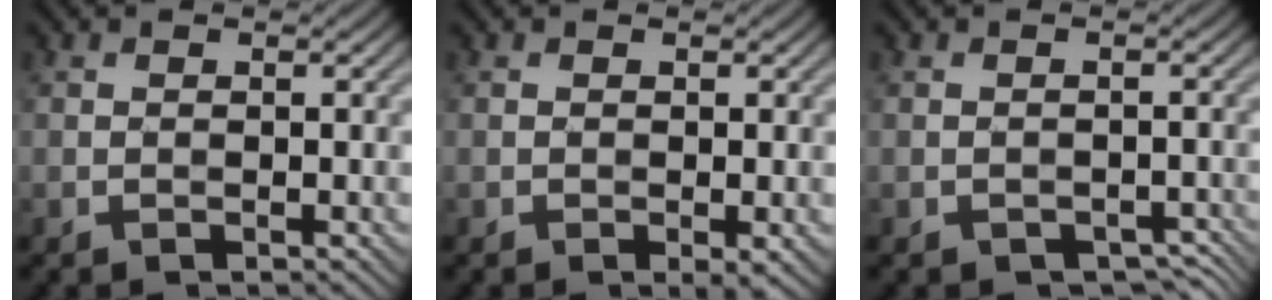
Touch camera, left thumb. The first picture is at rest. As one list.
[{"total": 1.0, "force": [-0.1, 0.3, 0.9], "torque": [-0.014, -0.003, -0.001]}, {"total": 1.4, "force": [-1.2, 0.7, 0.5], "torque": [-0.014, -0.008, -0.015]}]